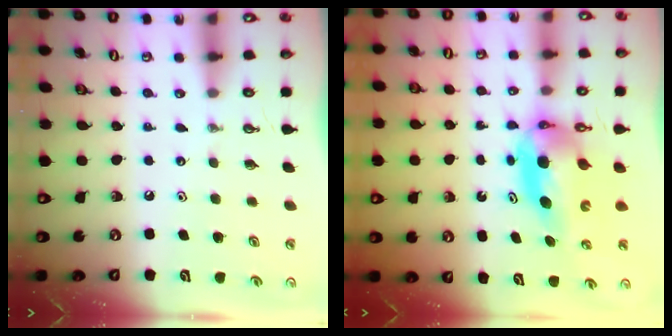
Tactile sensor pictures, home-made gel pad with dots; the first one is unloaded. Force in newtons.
{"total": 7.2, "press": 6.7, "slide": 2.7}